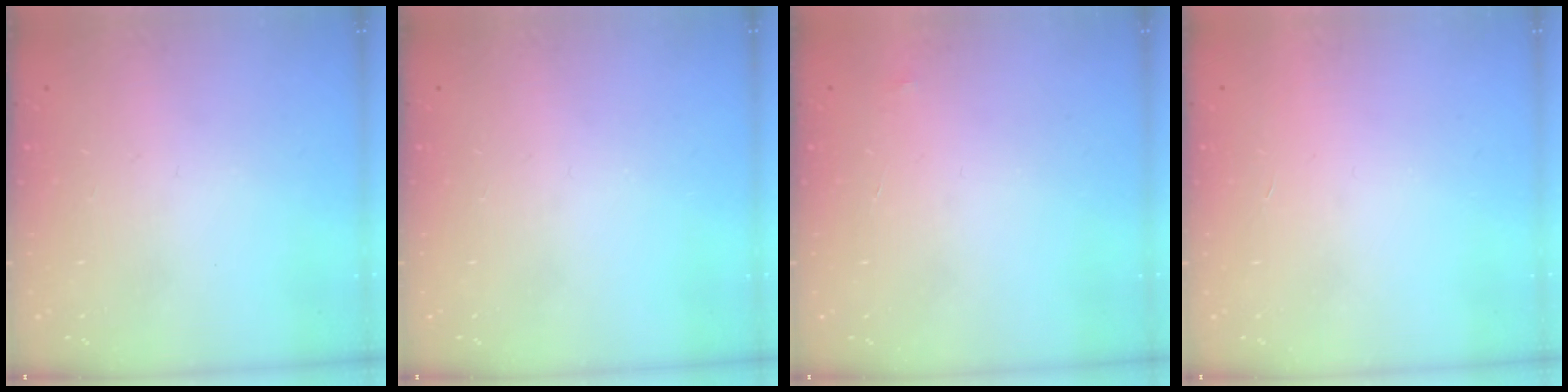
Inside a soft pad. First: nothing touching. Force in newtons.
{"total": 0.0}
{"total": 4.0, "press": 4.0, "slide": 0.2}
{"total": 1.6, "press": 1.6, "slide": 0.1}